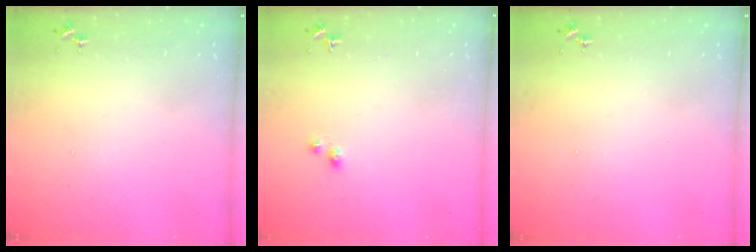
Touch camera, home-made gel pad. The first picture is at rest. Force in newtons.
{"total": 2.6, "press": 2.6, "slide": 0.5}
{"total": 0.0}